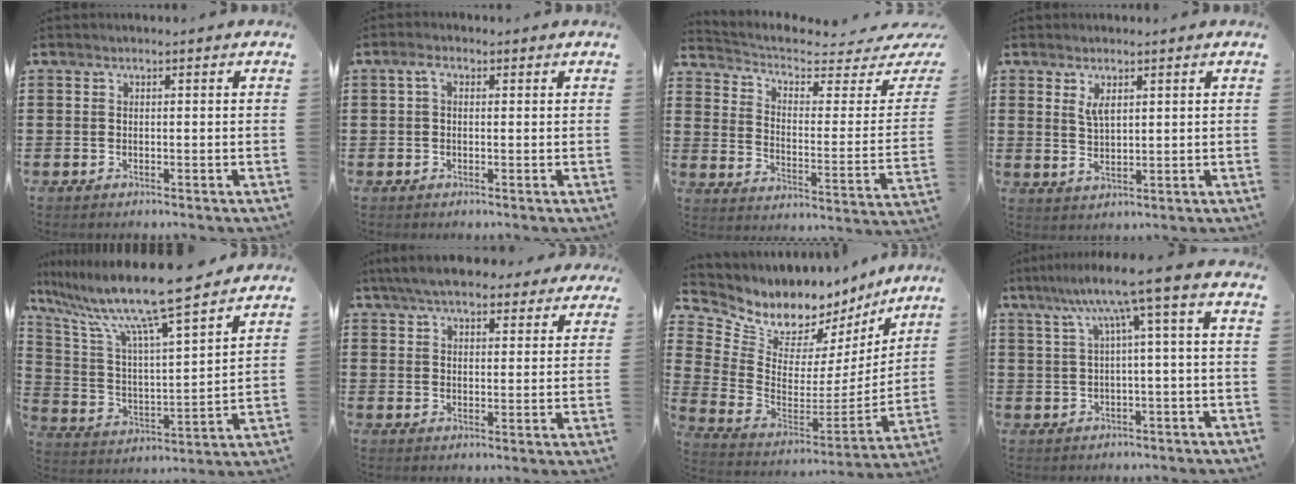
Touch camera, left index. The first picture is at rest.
{"total": 2.0, "force": [0.3, 1.3, 1.5], "torque": [-0.034, 0.010, 0.002]}
{"total": 3.9, "force": [2.9, 1.3, 2.2], "torque": [-0.061, -0.030, 0.045]}
{"total": 3.3, "force": [1.7, 1.3, 2.5], "torque": [-0.054, 0.004, 0.030]}
{"total": 12.3, "force": [10.3, 0.3, 6.8], "torque": [-0.165, -0.070, 0.169]}
{"total": 6.5, "force": [5.8, 1.5, 2.5], "torque": [-0.067, -0.007, 0.108]}
{"total": 7.0, "force": [5.4, 4.2, 1.4], "torque": [-0.061, -0.052, 0.097]}
{"total": 7.5, "force": [2.0, -0.4, 7.2], "torque": [-0.143, -0.004, 0.026]}